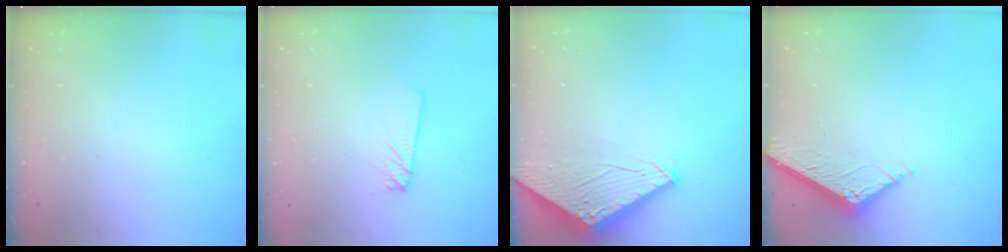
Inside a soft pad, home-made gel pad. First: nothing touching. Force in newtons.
{"total": 2.2, "press": 2.2, "slide": 0.2}
{"total": 2.9, "press": 2.9, "slide": 0.1}
{"total": 7.1, "press": 7.1, "slide": 0.3}